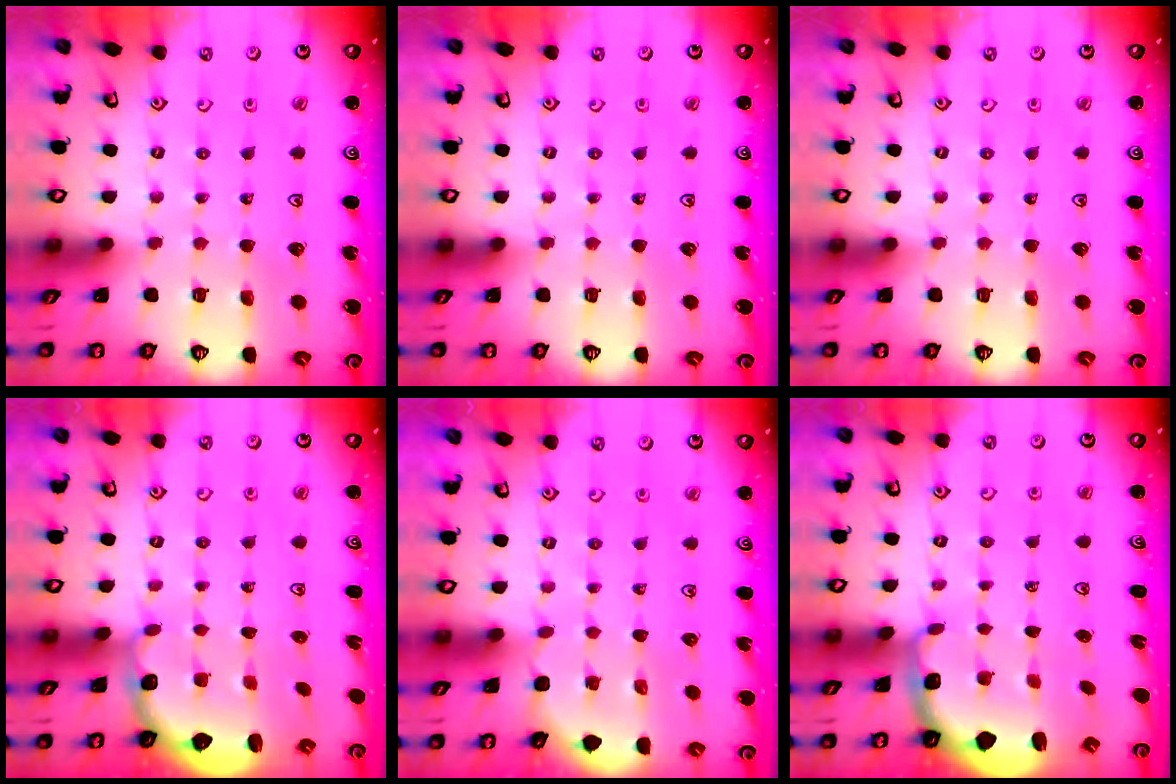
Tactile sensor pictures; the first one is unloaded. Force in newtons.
{"total": 0.0}
{"total": 0.0}
{"total": 2.9, "press": 2.4, "slide": 1.6}
{"total": 2.1, "press": 2.1, "slide": 0.2}
{"total": 2.1, "press": 1.3, "slide": 1.6}